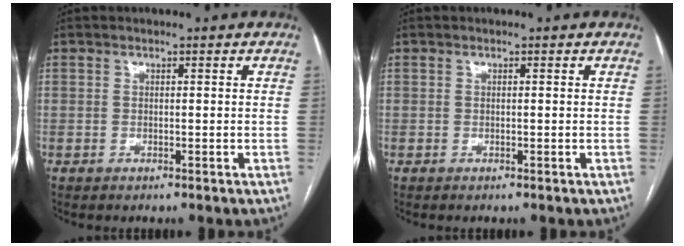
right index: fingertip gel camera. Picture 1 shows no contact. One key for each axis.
{"total": 0.0}